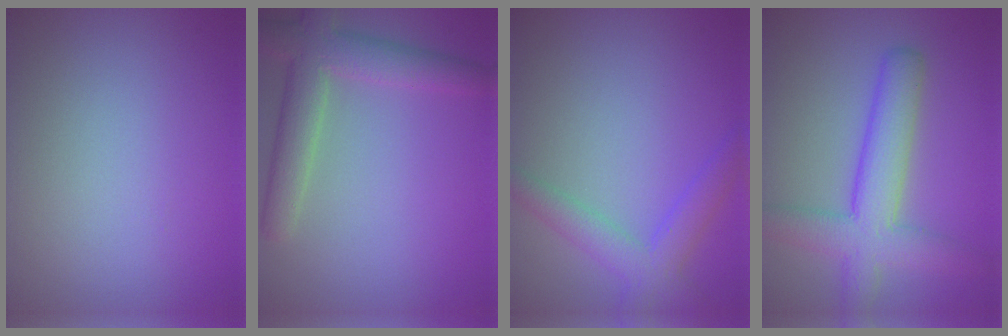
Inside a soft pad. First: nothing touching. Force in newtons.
{"total": 4.9, "press": 4.9, "slide": 0.3}
{"total": 3.6, "press": 3.6, "slide": 0.2}
{"total": 6.1, "press": 6.1, "slide": 0.2}